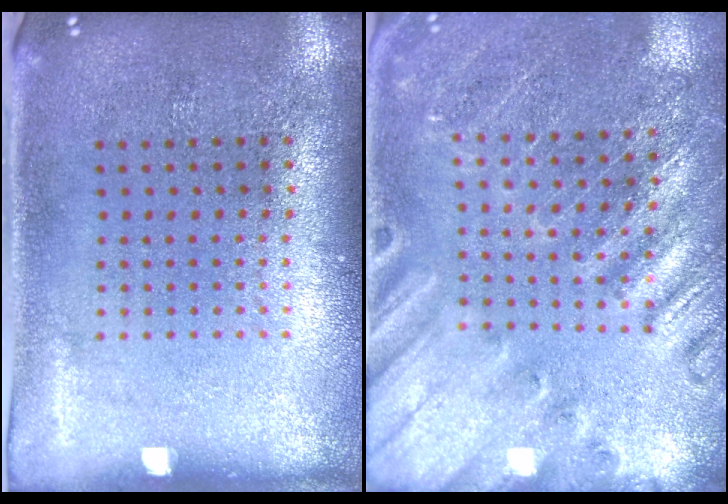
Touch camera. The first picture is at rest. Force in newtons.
{"total": 2.4, "press": 2.4, "slide": 0.3}